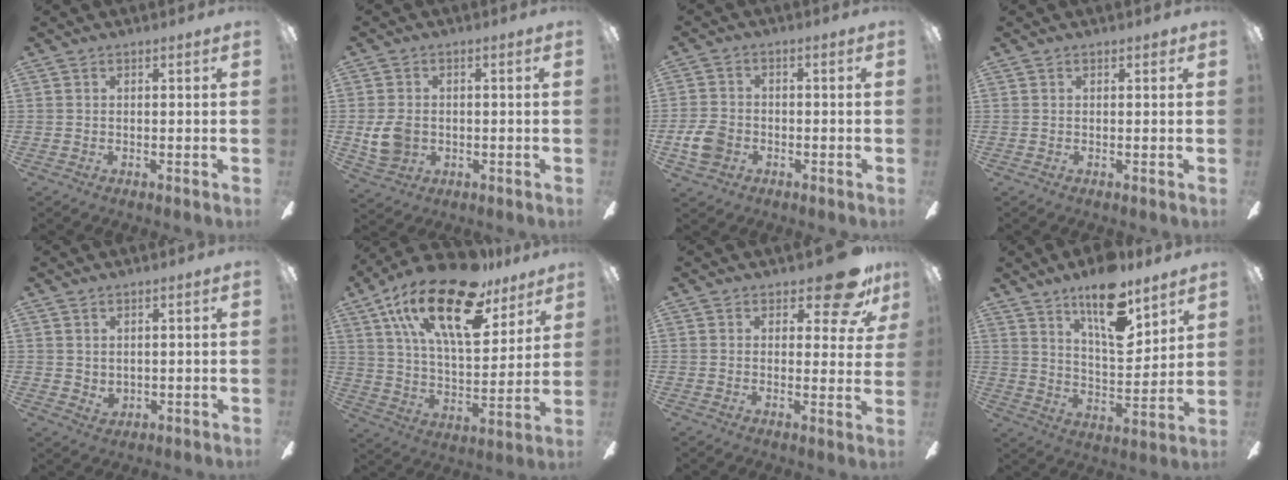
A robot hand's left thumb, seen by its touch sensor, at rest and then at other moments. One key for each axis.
{"total": 6.6, "fx": -0.6, "fy": 5.4, "fz": 3.8, "tx": -0.087, "ty": 0.007, "tz": -0.011}
{"total": 6.8, "fx": -2.5, "fy": 5.2, "fz": 3.7, "tx": -0.083, "ty": 0.011, "tz": -0.049}
{"total": 0.8, "fx": 0.5, "fy": 0.4, "fz": 0.5, "tx": -0.002, "ty": 0.000, "tz": 0.007}
{"total": 2.1, "fx": 1.5, "fy": 1.3, "fz": 0.6, "tx": -0.007, "ty": -0.007, "tz": 0.027}
{"total": 25.1, "fx": 14.8, "fy": 10.1, "fz": 17.5, "tx": -0.310, "ty": -0.078, "tz": 0.252}
{"total": 10.9, "fx": 7.3, "fy": 4.2, "fz": 6.9, "tx": -0.082, "ty": -0.041, "tz": 0.126}
{"total": 16.3, "fx": 11.5, "fy": 5.6, "fz": 10.1, "tx": -0.167, "ty": -0.067, "tz": 0.194}